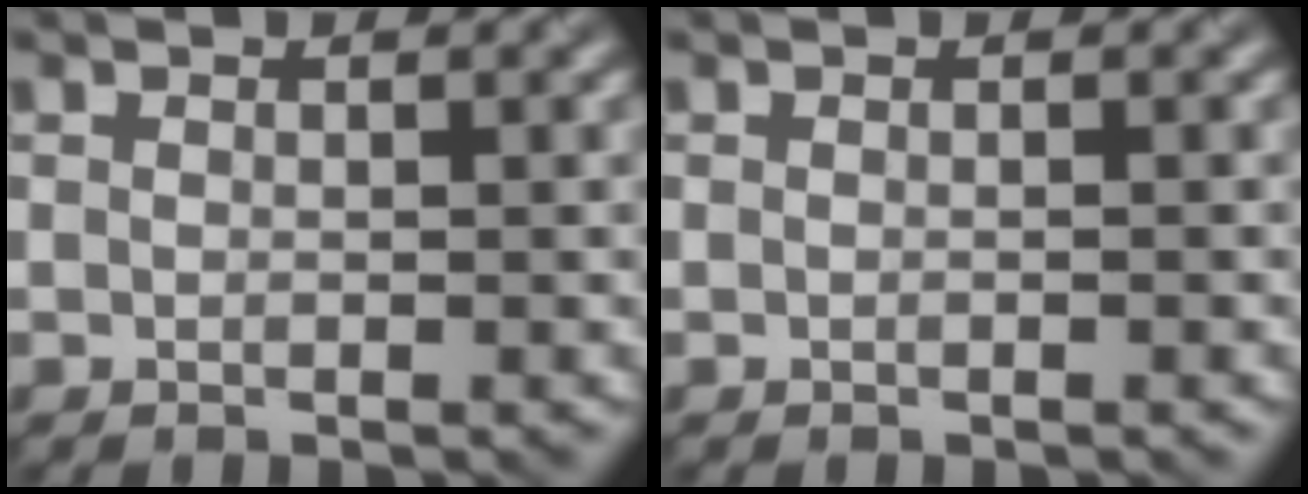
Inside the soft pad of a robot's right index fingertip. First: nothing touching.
{"total": 0.0}